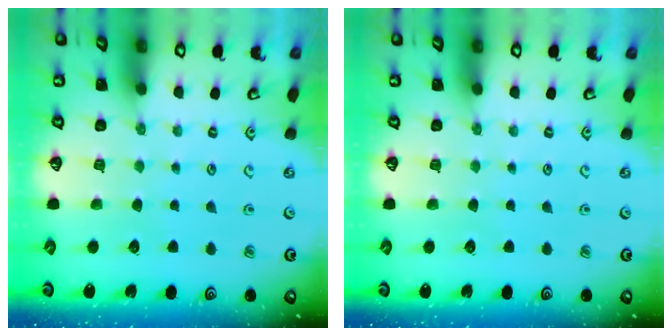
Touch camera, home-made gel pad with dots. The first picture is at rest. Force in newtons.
{"total": 0.0}